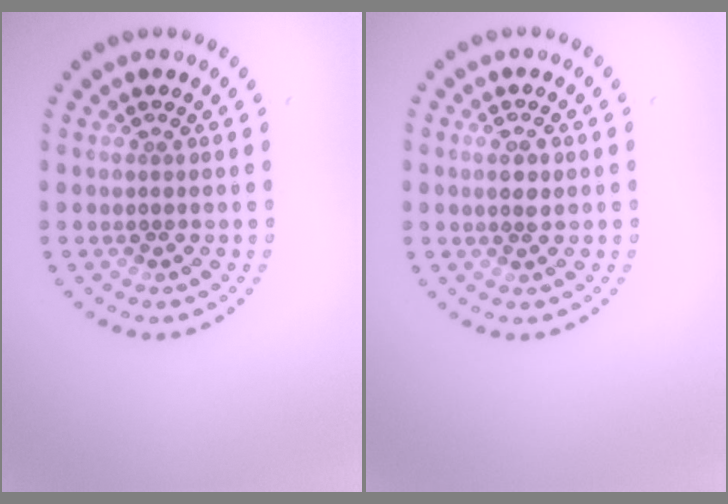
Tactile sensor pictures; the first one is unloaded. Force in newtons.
{"total": 1.5, "press": 1.5, "slide": 0.1}